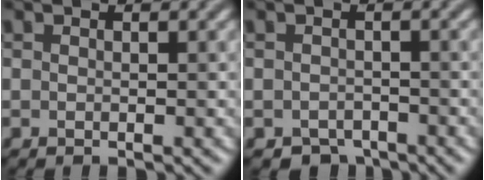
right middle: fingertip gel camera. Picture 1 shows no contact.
{"total": 1.9, "force": [-1.6, 1.1, 0.3], "torque": [0.002, -0.003, -0.028]}